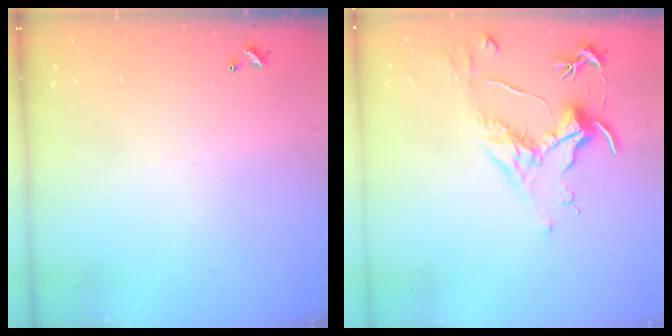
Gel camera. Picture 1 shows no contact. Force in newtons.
{"total": 1.7, "press": 1.5, "slide": 0.9}